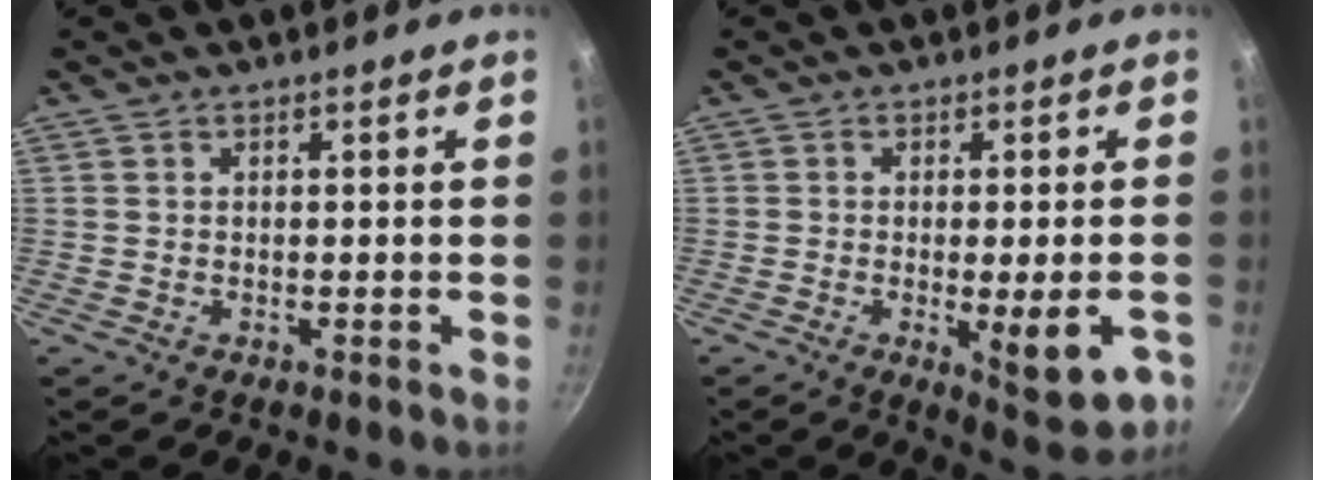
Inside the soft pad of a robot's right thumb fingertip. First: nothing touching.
{"total": 10.1, "force": [-3.2, 2.9, 9.1], "torque": [-0.105, -0.004, -0.034]}